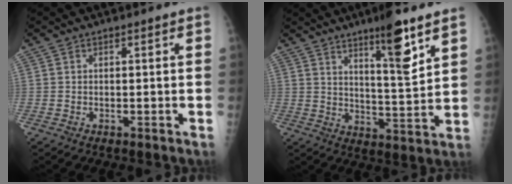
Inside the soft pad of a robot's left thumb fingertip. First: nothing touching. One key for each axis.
{"total": 11.2, "fx": 7.0, "fy": 1.8, "fz": 8.6, "tx": -0.125, "ty": -0.051, "tz": 0.112}